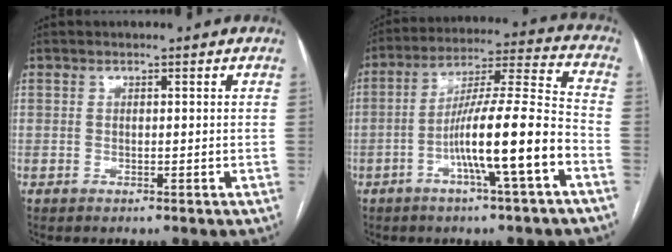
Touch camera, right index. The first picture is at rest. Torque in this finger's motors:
{"motor_torque": [2.00, -0.14, 1.04, 0.21]}